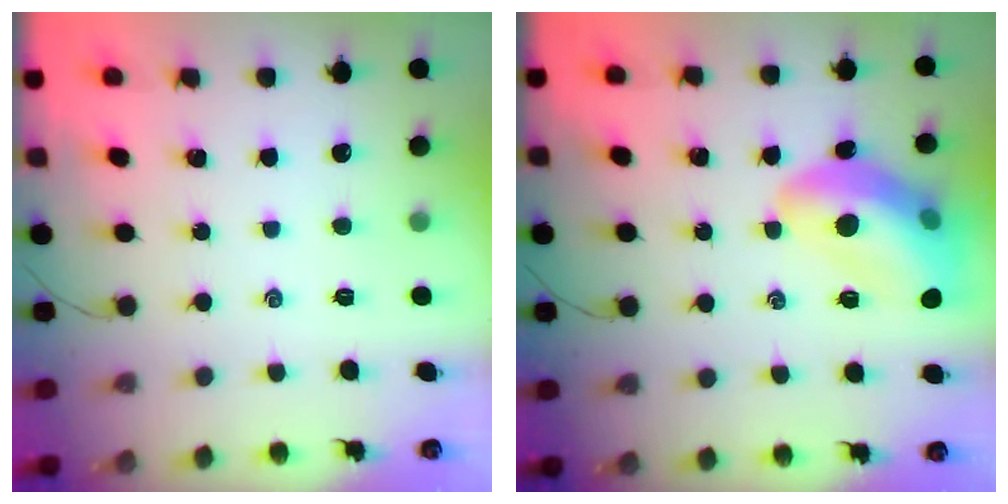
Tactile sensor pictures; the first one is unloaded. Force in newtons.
{"total": 17.0, "press": 16.9, "slide": 2.0}